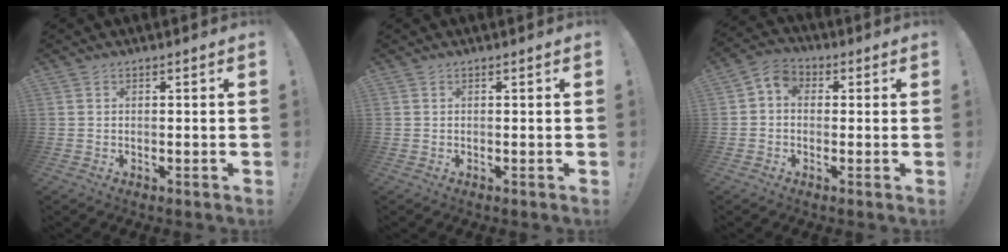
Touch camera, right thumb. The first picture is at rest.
{"total": 0.0}
{"total": 5.0, "force": [0.0, 4.1, 2.9], "torque": [-0.054, 0.007, 0.002]}